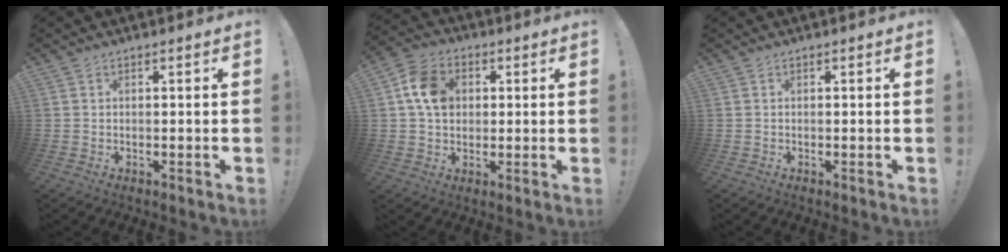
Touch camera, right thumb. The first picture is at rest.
{"total": 11.0, "force": [2.2, 8.8, 6.3], "torque": [-0.089, 0.012, 0.048]}
{"total": 0.0}